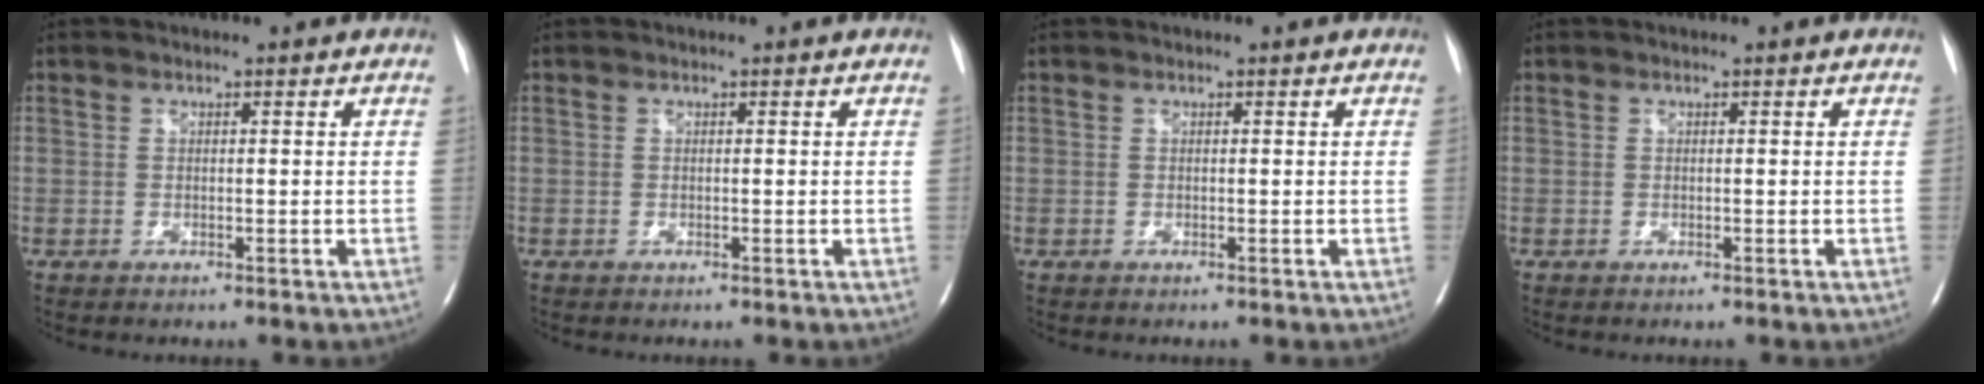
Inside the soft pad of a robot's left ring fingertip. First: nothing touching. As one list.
[{"total": 0.0}, {"total": 0.0}, {"total": 0.0}]